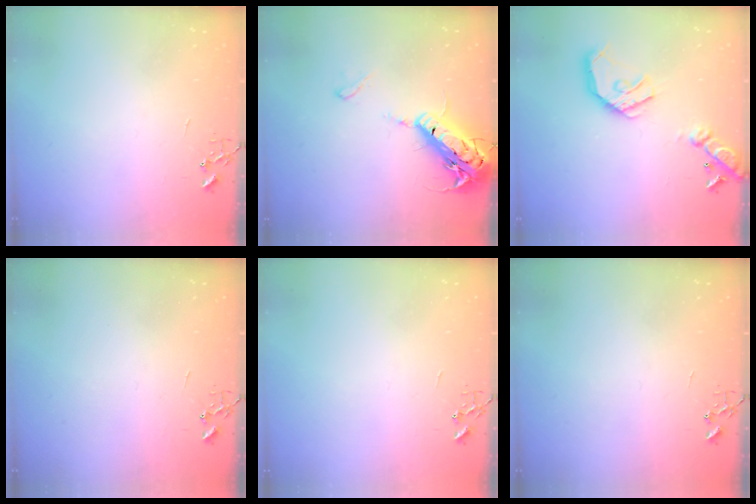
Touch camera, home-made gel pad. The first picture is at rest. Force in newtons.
{"total": 20.3, "press": 19.9, "slide": 3.9}
{"total": 17.3, "press": 17.0, "slide": 2.8}
{"total": 0.0}
{"total": 0.0}
{"total": 0.0}